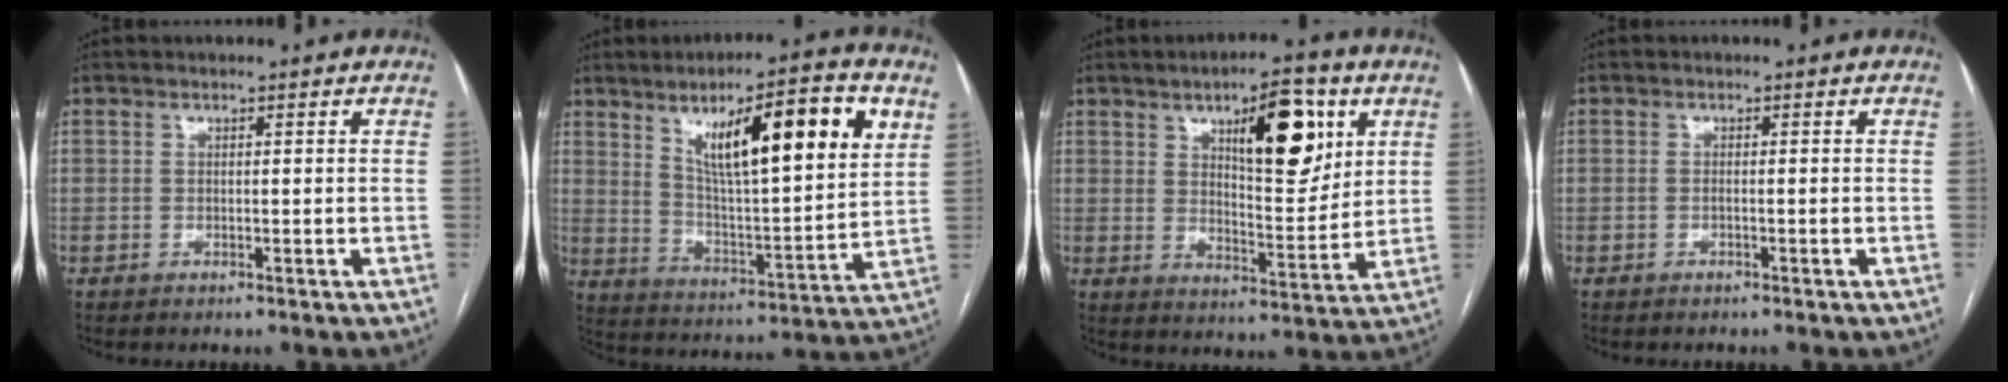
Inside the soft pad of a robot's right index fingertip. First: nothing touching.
{"total": 20.1, "force": [9.2, 3.1, 17.6], "torque": [-0.267, 0.009, 0.147]}
{"total": 13.3, "force": [5.8, 4.1, 11.2], "torque": [-0.164, 0.002, 0.092]}
{"total": 0.5, "force": [-0.2, 0.1, 0.5], "torque": [-0.010, 0.000, 0.000]}